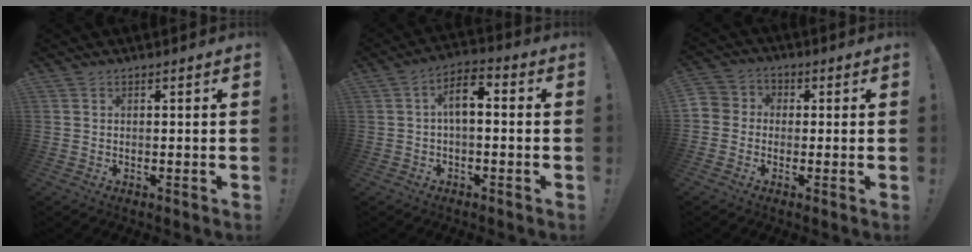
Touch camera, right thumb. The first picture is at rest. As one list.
[{"total": 7.3, "force": [0.2, 3.5, 6.4], "torque": [-0.103, 0.008, 0.005]}, {"total": 4.9, "force": [-1.7, 4.4, 1.4], "torque": [-0.031, 0.022, -0.031]}]